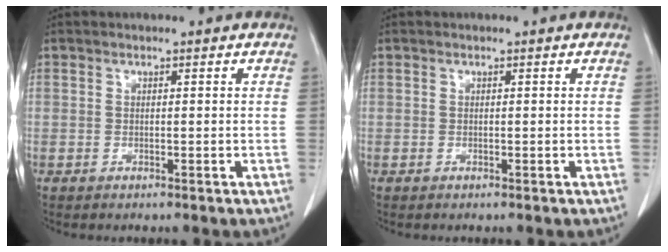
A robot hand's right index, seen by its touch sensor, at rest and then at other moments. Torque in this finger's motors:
{"motor_torque": [-0.01, 0.01, -0.01, 0.00]}